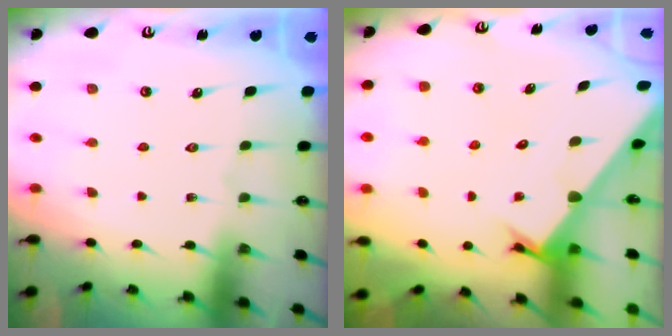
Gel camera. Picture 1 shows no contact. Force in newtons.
{"total": 2.1, "press": 2.1, "slide": 0.1}